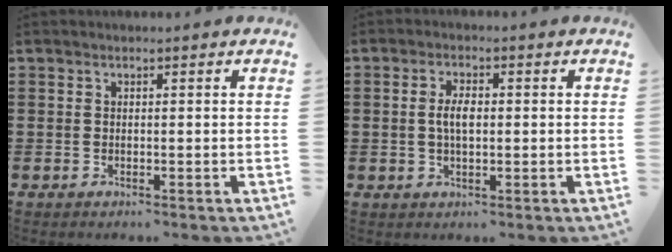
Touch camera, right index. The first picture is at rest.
{"total": 3.5, "force": [0.1, 1.4, 3.2], "torque": [-0.070, 0.000, -0.003]}